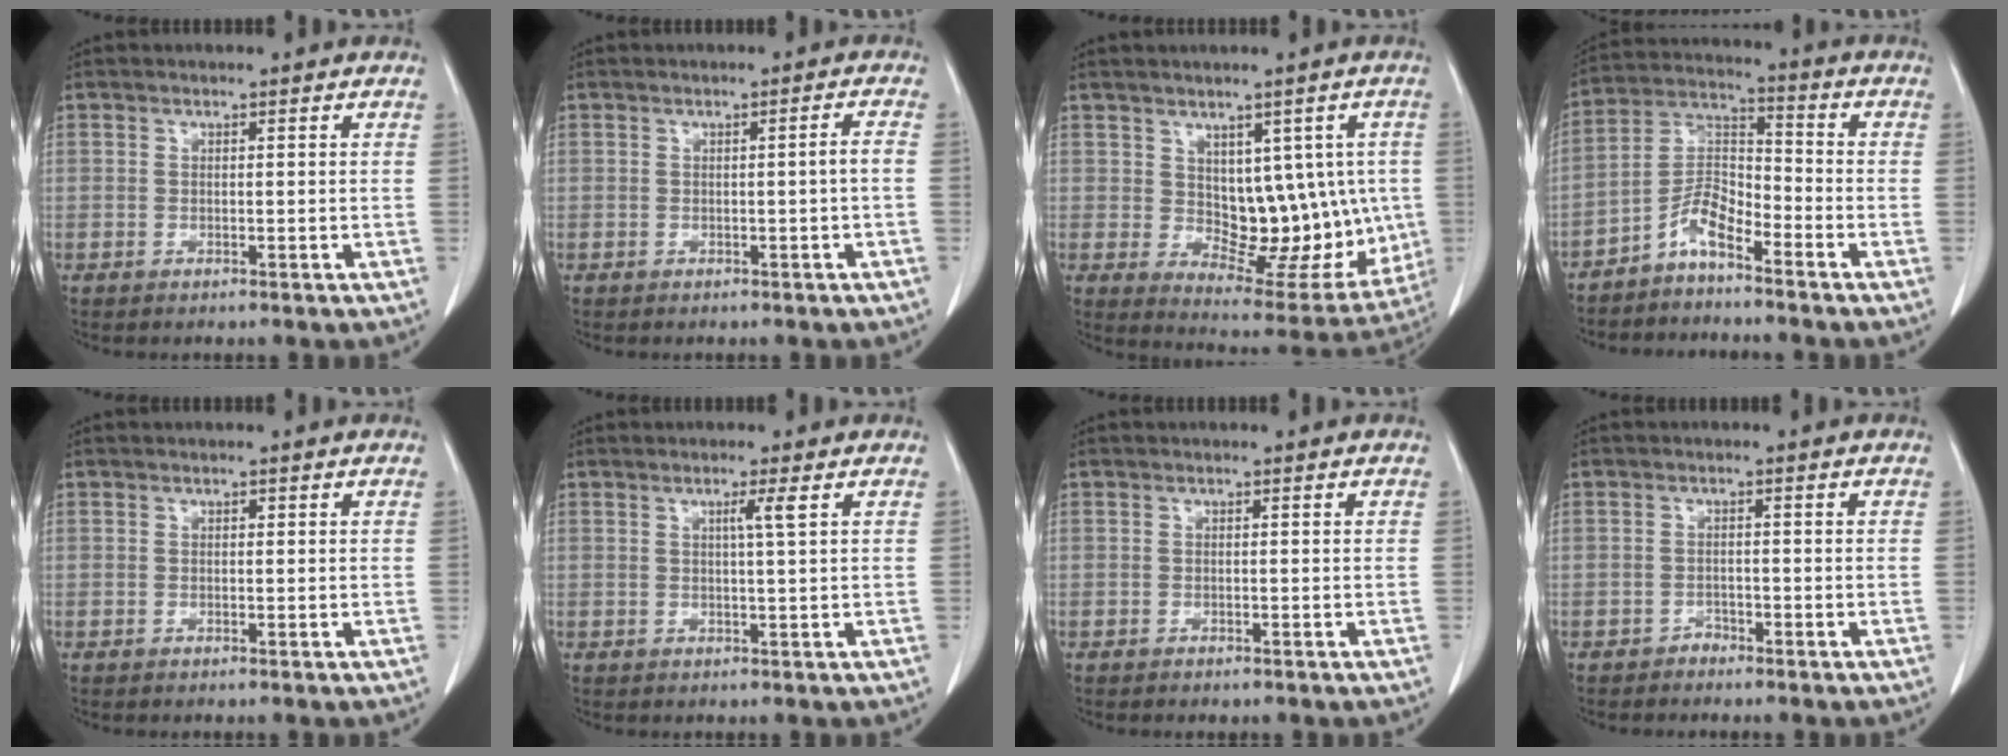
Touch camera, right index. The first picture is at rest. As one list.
[{"total": 1.5, "force": [-0.5, -0.3, 1.4], "torque": [-0.021, 0.000, -0.006]}, {"total": 13.3, "force": [0.6, 7.3, 11.1], "torque": [-0.121, 0.007, 0.035]}, {"total": 6.2, "force": [-4.5, 1.8, 3.8], "torque": [-0.084, 0.013, -0.091]}, {"total": 0.0}, {"total": 2.1, "force": [0.7, -0.6, 1.8], "torque": [-0.034, -0.004, 0.015]}, {"total": 0.6, "force": [-0.5, 0.2, 0.2], "torque": [-0.009, -0.001, -0.006]}, {"total": 1.2, "force": [-1.0, 0.6, 0.0], "torque": [0.002, 0.003, -0.021]}]